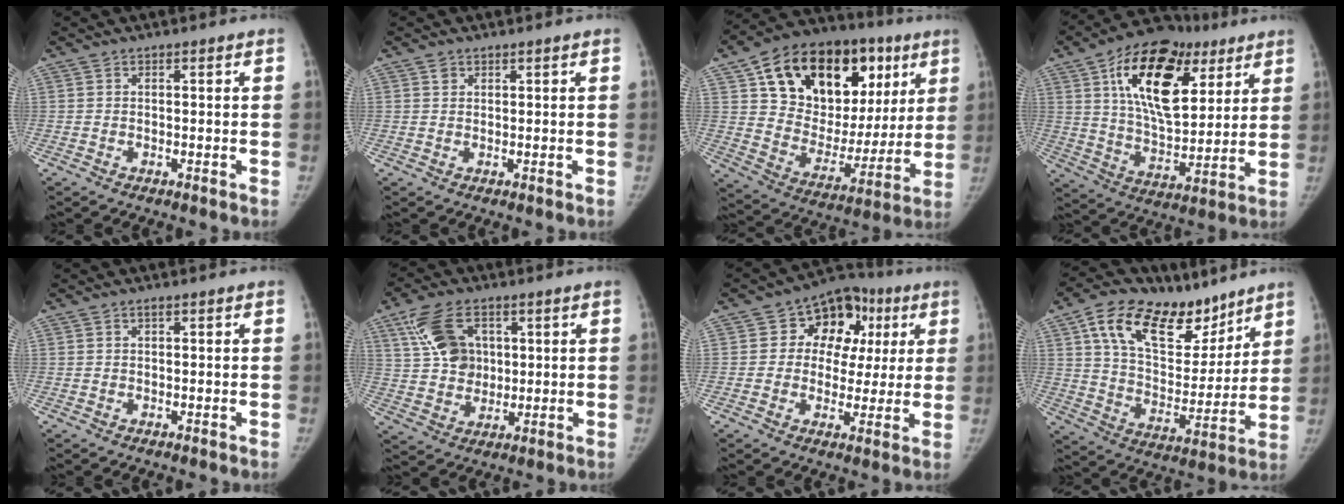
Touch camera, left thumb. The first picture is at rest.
{"total": 1.0, "force": [0.5, 0.8, 0.2], "torque": [0.007, -0.001, 0.008]}
{"total": 28.7, "force": [11.8, 17.9, 19.0], "torque": [-0.241, 0.013, 0.198]}
{"total": 23.8, "force": [9.9, 13.0, 17.4], "torque": [-0.252, -0.026, 0.161]}
{"total": 0.5, "force": [0.1, 0.4, 0.3], "torque": [-0.003, 0.001, 0.001]}
{"total": 11.2, "force": [3.9, 8.1, 6.6], "torque": [-0.095, -0.007, 0.076]}
{"total": 14.2, "force": [3.7, 10.8, 8.4], "torque": [-0.054, 0.020, 0.049]}
{"total": 22.5, "force": [13.5, 12.3, 13.1], "torque": [-0.174, -0.040, 0.232]}